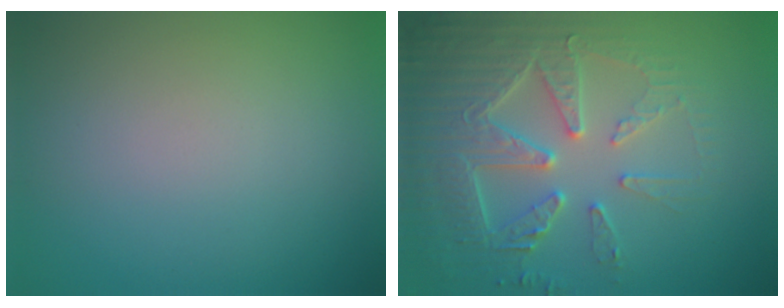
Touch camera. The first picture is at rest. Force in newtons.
{"total": 6.2, "press": 5.4, "slide": 3.1}